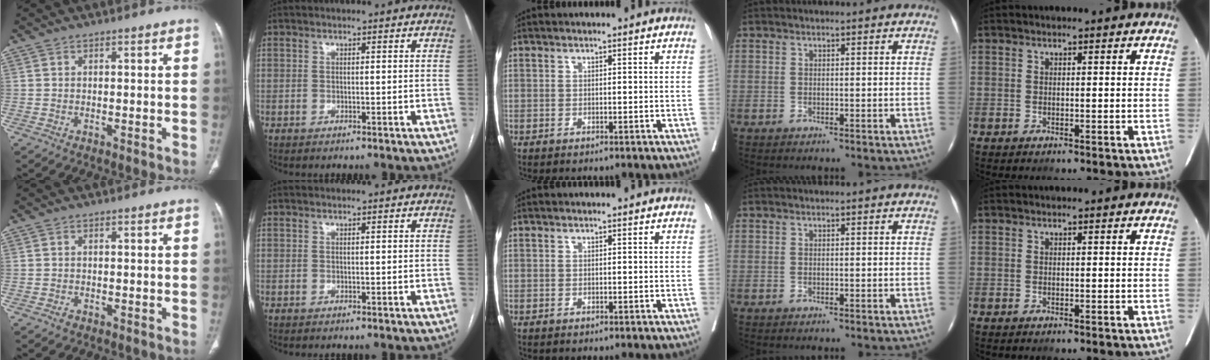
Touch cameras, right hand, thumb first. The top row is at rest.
{"thumb": {"total": 0.8, "force": [-0.6, 0.5, 0.3], "torque": [-0.004, 0.001, -0.013]}}